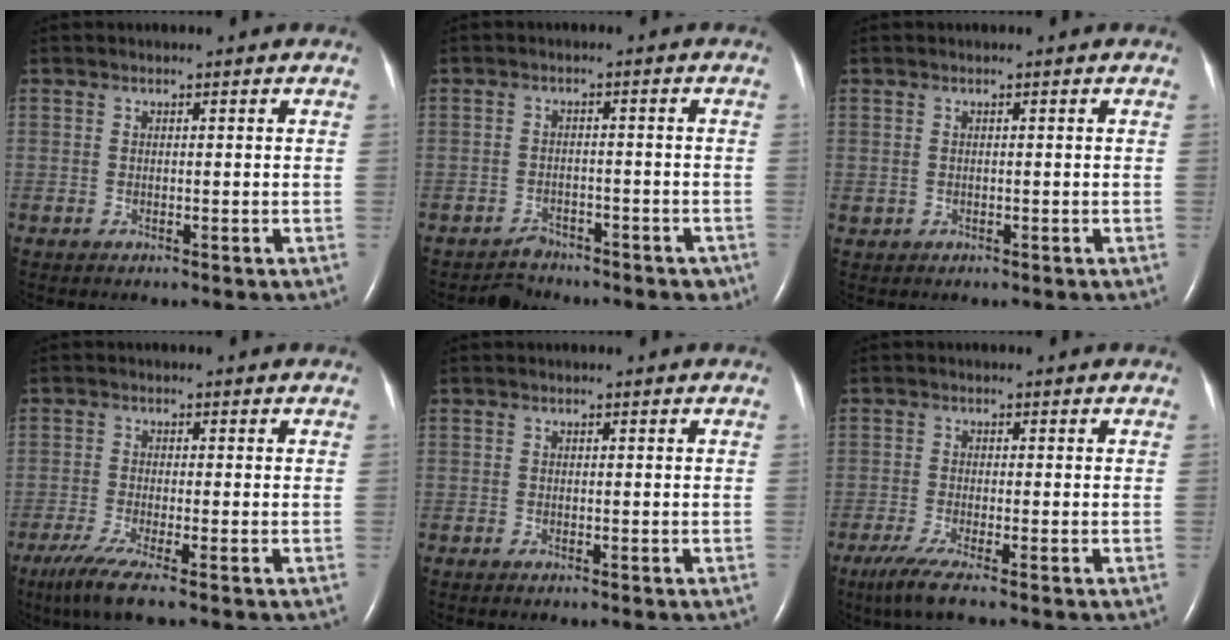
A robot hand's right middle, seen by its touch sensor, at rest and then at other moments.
{"total": 4.3, "force": [-3.7, 2.3, 0.1], "torque": [0.005, 0.013, -0.050]}
{"total": 0.0}
{"total": 5.6, "force": [-3.6, 0.1, 4.3], "torque": [-0.087, -0.020, -0.069]}
{"total": 0.0}
{"total": 4.5, "force": [-2.9, 0.1, 3.4], "torque": [-0.074, -0.017, -0.058]}